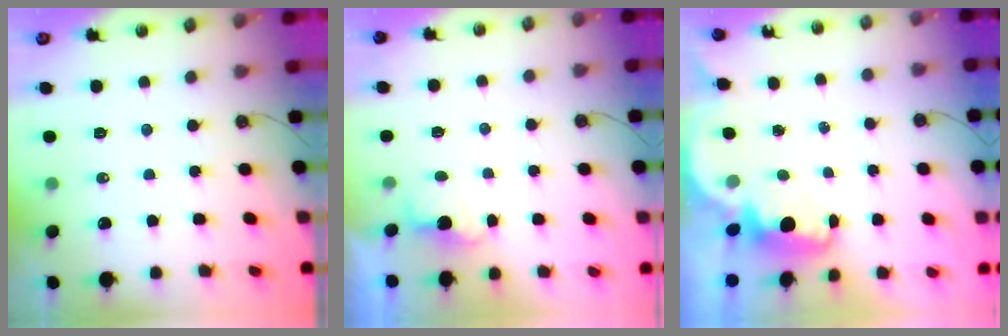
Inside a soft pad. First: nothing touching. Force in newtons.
{"total": 1.5, "press": 1.3, "slide": 0.8}
{"total": 2.2, "press": 2.1, "slide": 0.7}